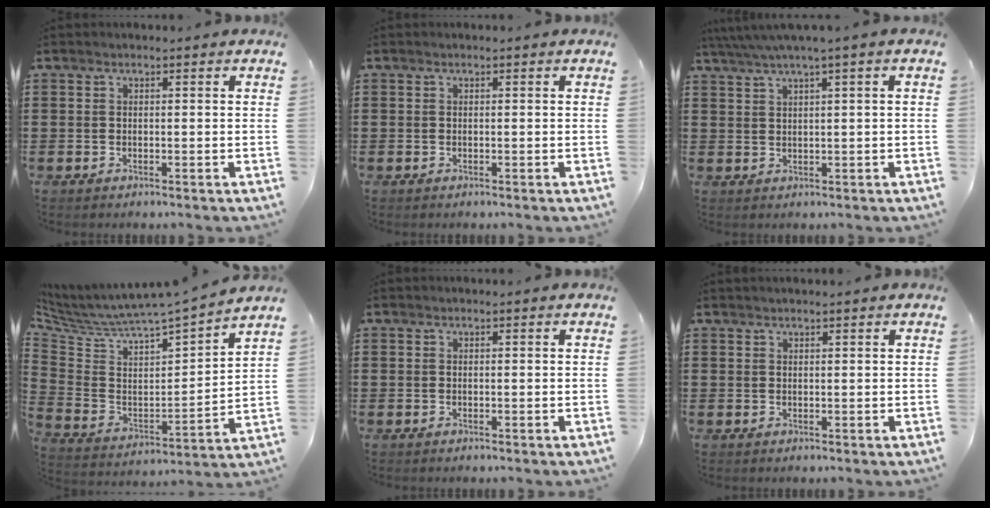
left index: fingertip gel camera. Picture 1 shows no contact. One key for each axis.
{"total": 0.0}
{"total": 2.6, "fx": 1.4, "fy": -0.3, "fz": 2.1, "tx": -0.042, "ty": -0.001, "tz": 0.024}
{"total": 4.0, "fx": 3.9, "fy": 0.5, "fz": 1.1, "tx": -0.049, "ty": -0.053, "tz": 0.057}
{"total": 0.0}
{"total": 0.6, "fx": 0.6, "fy": -0.1, "fz": 0.3, "tx": -0.006, "ty": -0.002, "tz": 0.012}